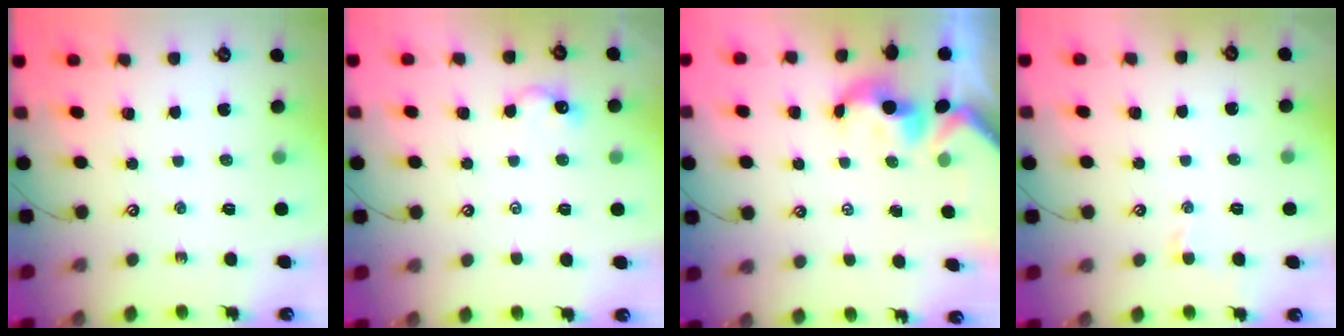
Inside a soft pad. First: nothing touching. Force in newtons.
{"total": 1.6, "press": 1.5, "slide": 0.6}
{"total": 1.1, "press": 0.8, "slide": 0.7}
{"total": 0.6, "press": 0.1, "slide": 0.5}